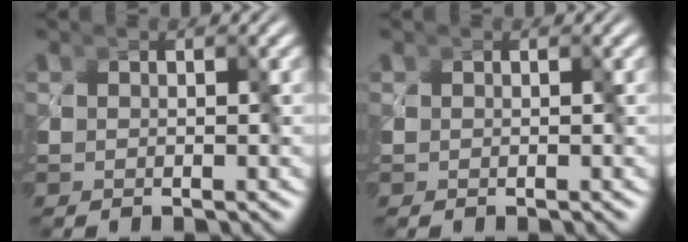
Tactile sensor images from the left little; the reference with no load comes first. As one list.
[{"total": 0.0}]